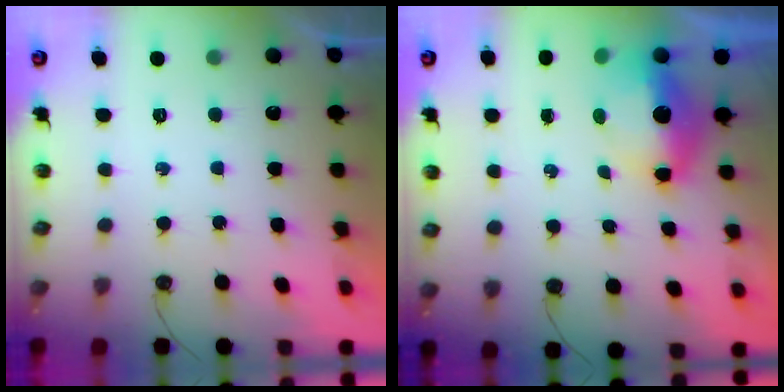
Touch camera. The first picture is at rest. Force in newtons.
{"total": 7.3, "press": 7.1, "slide": 1.6}